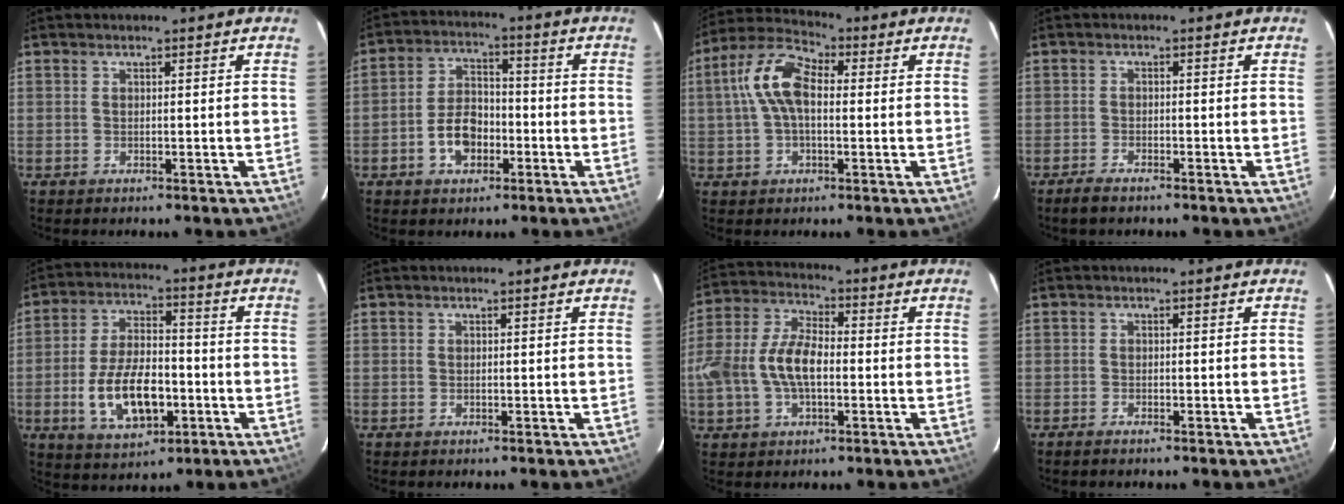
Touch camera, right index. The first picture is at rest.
{"total": 8.1, "force": [-3.2, 5.3, 5.2], "torque": [-0.102, 0.022, -0.048]}
{"total": 10.2, "force": [0.9, 5.4, 8.6], "torque": [-0.180, 0.026, 0.013]}
{"total": 2.7, "force": [-2.3, 0.6, 1.4], "torque": [-0.042, -0.003, -0.045]}
{"total": 13.5, "force": [-4.0, 6.8, 10.9], "torque": [-0.220, 0.004, -0.058]}
{"total": 0.0}
{"total": 12.0, "force": [-1.8, 6.6, 9.8], "torque": [-0.207, 0.013, -0.034]}
{"total": 1.1, "force": [-0.9, 0.1, 0.5], "torque": [-0.015, -0.001, -0.020]}